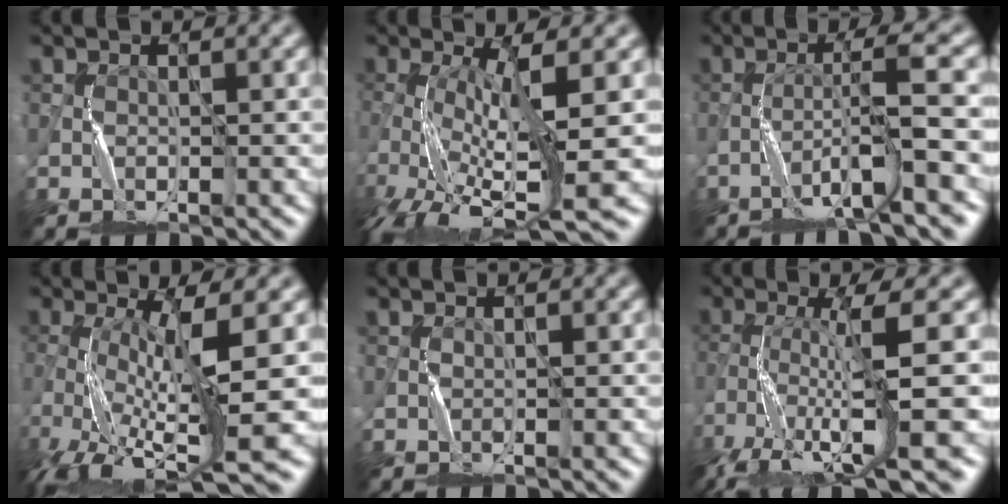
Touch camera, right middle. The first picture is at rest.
{"total": 7.7, "force": [-1.8, 1.8, 7.3], "torque": [-0.152, -0.009, -0.035]}
{"total": 5.7, "force": [-3.1, -0.2, 4.8], "torque": [-0.082, 0.016, -0.058]}
{"total": 8.7, "force": [-2.0, 2.0, 8.2], "torque": [-0.168, -0.010, -0.037]}
{"total": 0.0}
{"total": 9.7, "force": [-4.8, 1.7, 8.3], "torque": [-0.154, 0.001, -0.083]}